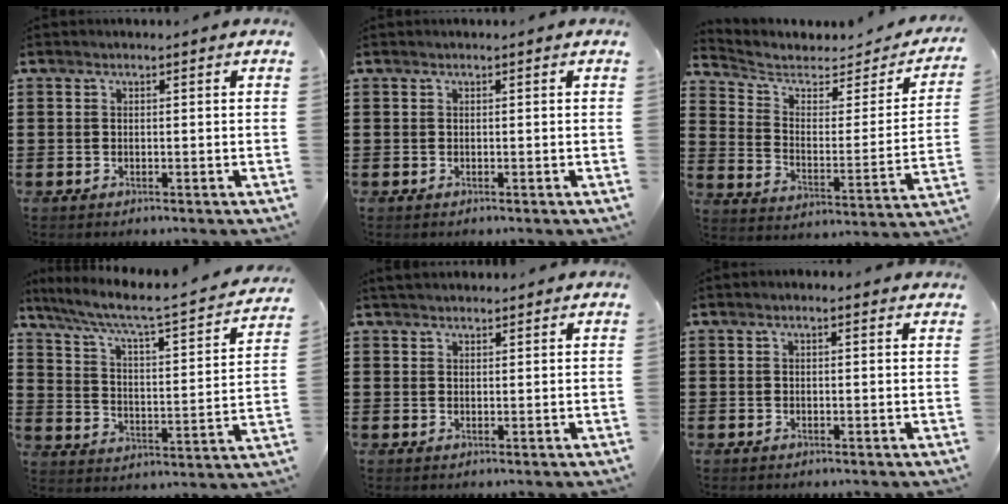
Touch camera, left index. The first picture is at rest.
{"total": 0.0}
{"total": 5.0, "force": [3.9, 2.2, 2.2], "torque": [-0.067, -0.023, 0.063]}
{"total": 5.4, "force": [4.1, 0.4, 3.4], "torque": [-0.085, -0.038, 0.059]}
{"total": 1.8, "force": [1.7, 0.5, 0.3], "torque": [-0.008, 0.002, 0.033]}
{"total": 1.0, "force": [0.5, 0.2, 0.8], "torque": [-0.016, 0.002, 0.009]}